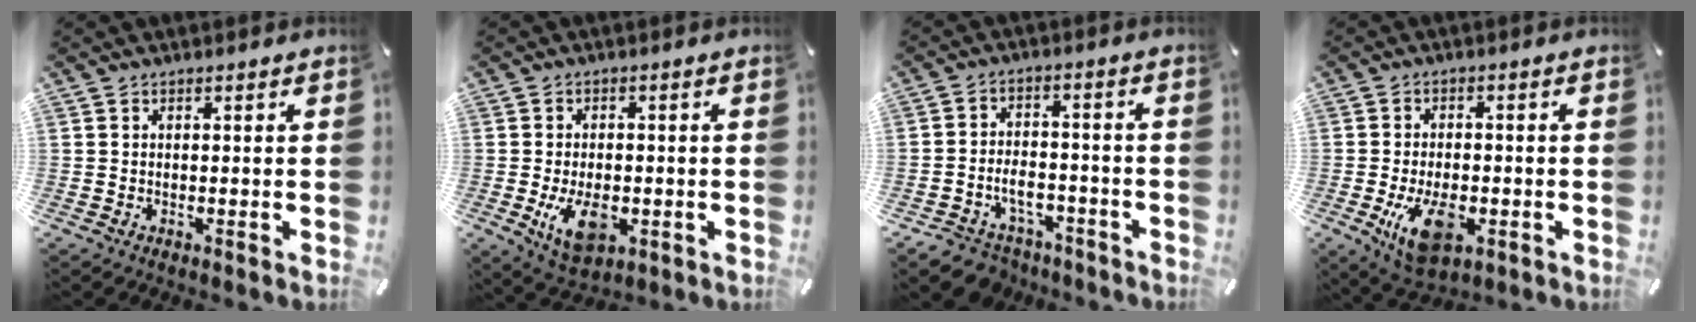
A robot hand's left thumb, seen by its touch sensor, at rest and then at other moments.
{"total": 8.9, "force": [-2.1, 5.5, 6.6], "torque": [-0.120, -0.008, -0.039]}
{"total": 6.8, "force": [-3.3, 5.1, 3.0], "torque": [-0.062, 0.017, -0.060]}
{"total": 10.7, "force": [-3.4, 6.2, 8.1], "torque": [-0.144, -0.006, -0.059]}